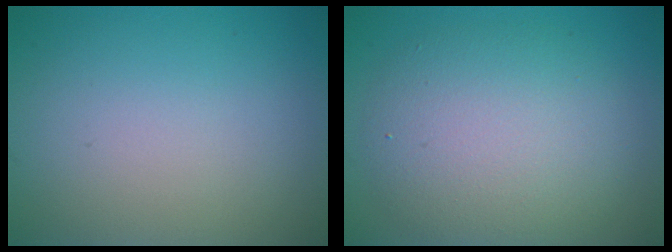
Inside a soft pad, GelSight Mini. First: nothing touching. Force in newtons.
{"total": 6.4, "press": 6.4, "slide": 0.5}